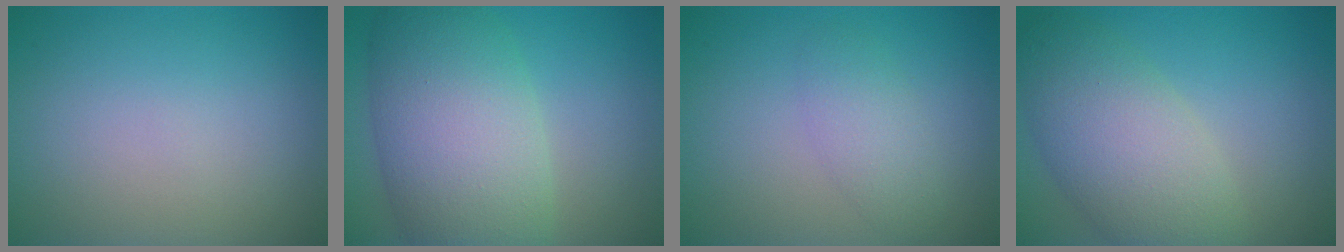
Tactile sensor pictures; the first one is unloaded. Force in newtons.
{"total": 10.1, "press": 10.0, "slide": 0.5}
{"total": 2.3, "press": 2.3, "slide": 0.1}
{"total": 7.0, "press": 7.0, "slide": 0.3}